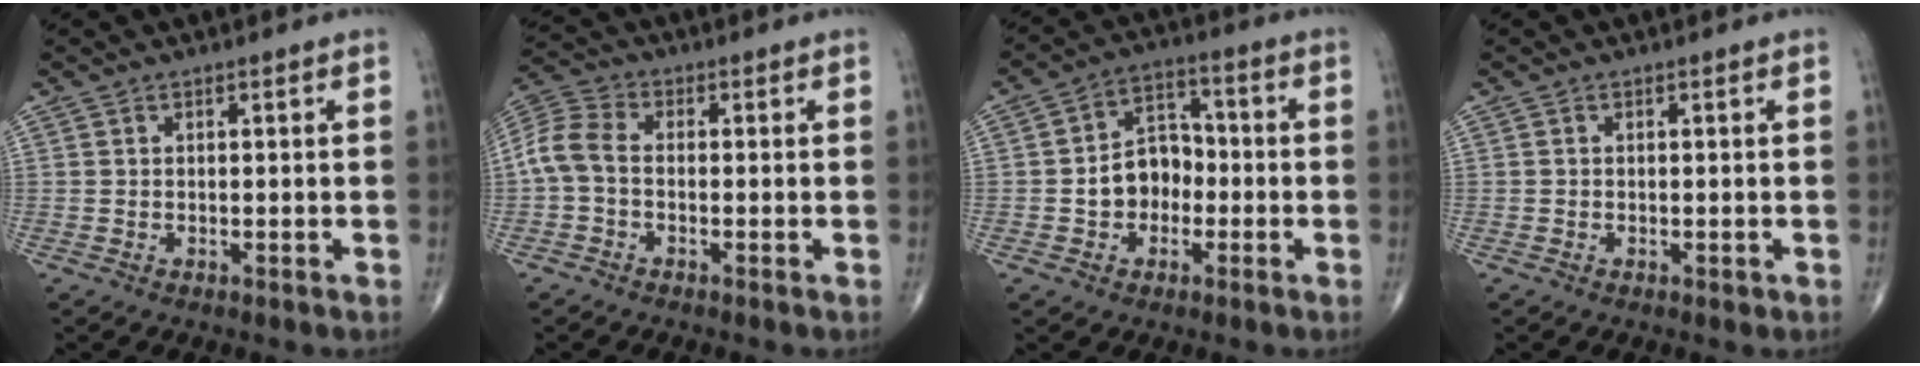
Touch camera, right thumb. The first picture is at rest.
{"total": 6.6, "force": [-0.9, 4.2, 5.0], "torque": [-0.107, 0.019, -0.033]}
{"total": 8.7, "force": [-1.6, 6.7, 5.3], "torque": [-0.058, 0.036, -0.038]}
{"total": 0.6, "force": [-0.2, 0.4, 0.4], "torque": [-0.005, -0.001, -0.004]}